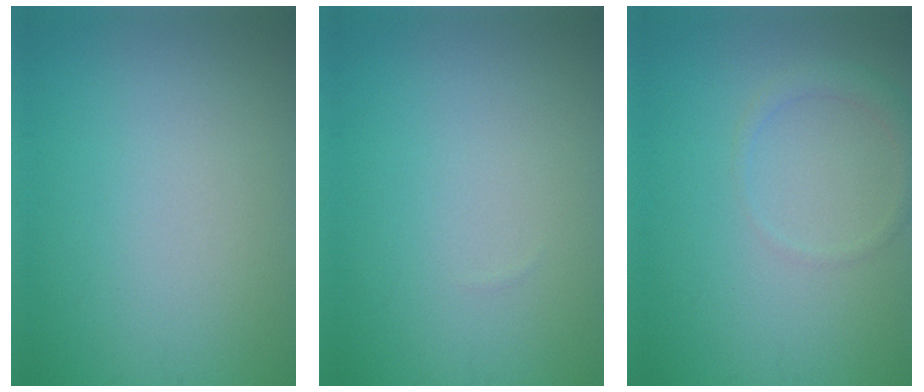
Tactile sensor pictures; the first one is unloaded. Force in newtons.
{"total": 0.0}
{"total": 1.4, "press": 1.4, "slide": 0.0}